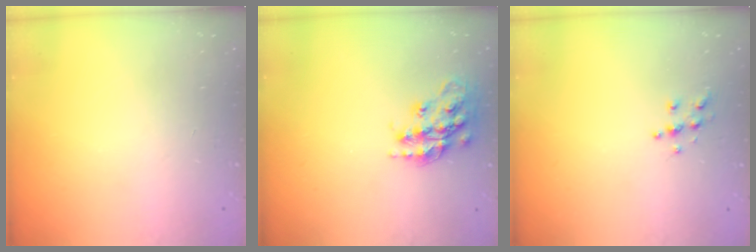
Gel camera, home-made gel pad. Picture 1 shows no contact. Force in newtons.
{"total": 17.3, "press": 17.3, "slide": 1.2}
{"total": 5.3, "press": 5.2, "slide": 0.2}